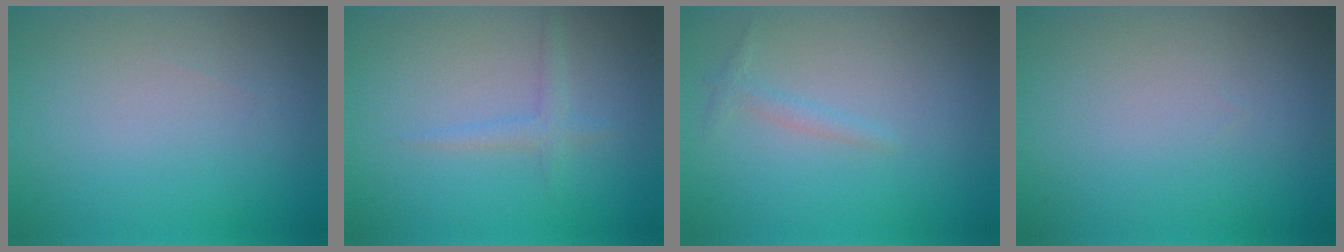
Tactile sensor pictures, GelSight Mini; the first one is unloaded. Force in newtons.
{"total": 1.4, "press": 1.4, "slide": 0.1}
{"total": 0.9, "press": 0.9, "slide": 0.1}
{"total": 0.0}